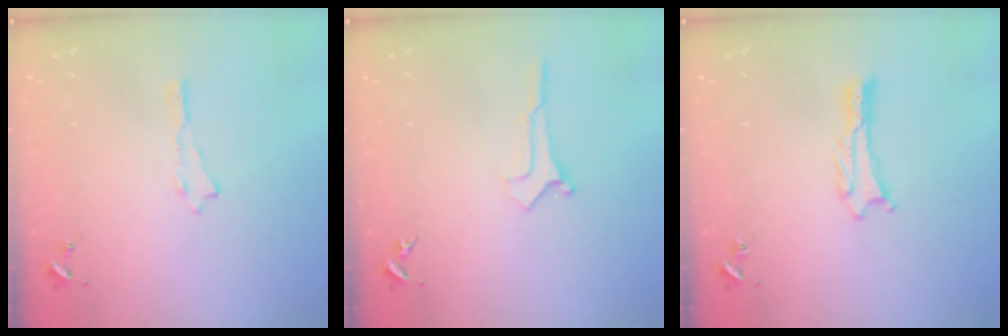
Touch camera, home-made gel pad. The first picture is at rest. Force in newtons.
{"total": 0.0}
{"total": 0.6, "press": 0.6, "slide": 0.1}